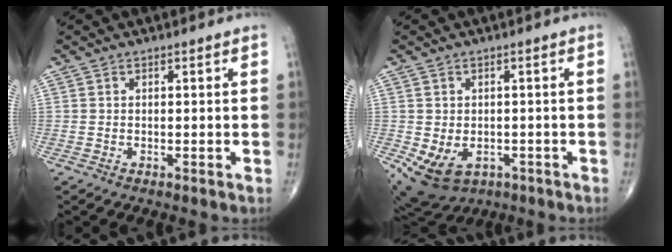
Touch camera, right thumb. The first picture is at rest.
{"total": 9.0, "force": [-3.0, 6.6, 5.4], "torque": [-0.087, 0.006, -0.028]}